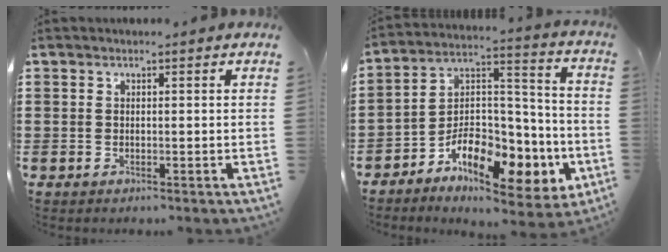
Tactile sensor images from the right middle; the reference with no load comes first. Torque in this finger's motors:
{"motor_torque": [1.97, -0.16, 0.81, 0.21]}